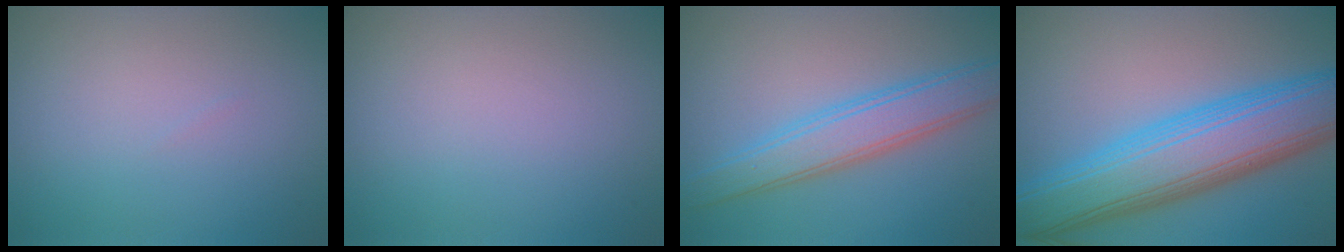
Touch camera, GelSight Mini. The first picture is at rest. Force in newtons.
{"total": 0.0}
{"total": 4.8, "press": 4.8, "slide": 0.1}
{"total": 11.0, "press": 11.0, "slide": 0.1}